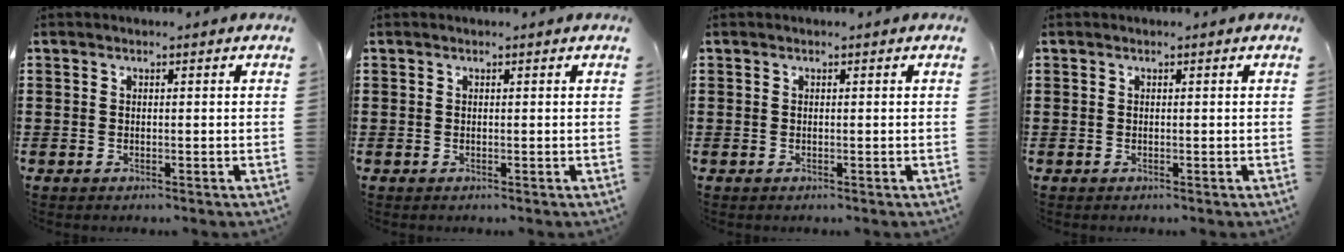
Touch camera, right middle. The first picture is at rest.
{"total": 0.0}
{"total": 0.0}
{"total": 0.0}